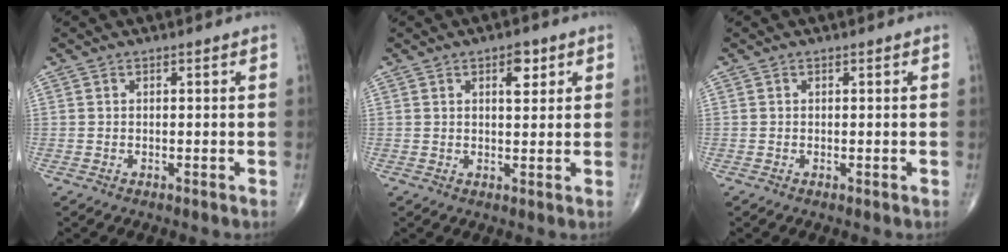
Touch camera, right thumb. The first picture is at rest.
{"total": 3.9, "force": [1.9, 1.8, 3.0], "torque": [-0.030, -0.008, 0.026]}
{"total": 0.0}